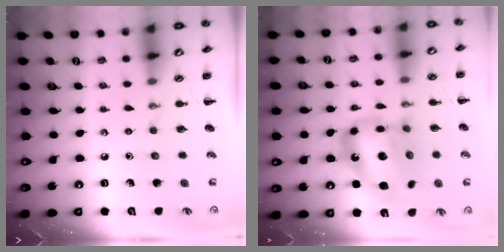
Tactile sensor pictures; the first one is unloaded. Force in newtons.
{"total": 15.9, "press": 15.3, "slide": 4.0}